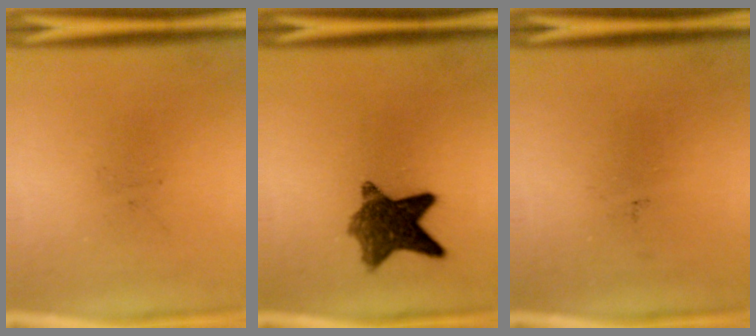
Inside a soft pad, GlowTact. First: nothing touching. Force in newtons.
{"total": 8.8}
{"total": 0.0}